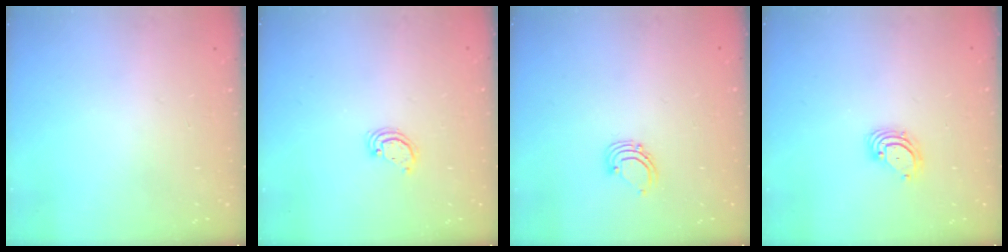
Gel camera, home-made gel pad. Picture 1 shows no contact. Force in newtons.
{"total": 2.5, "press": 2.5, "slide": 0.2}
{"total": 2.9, "press": 2.9, "slide": 0.2}
{"total": 3.4, "press": 3.4, "slide": 0.1}